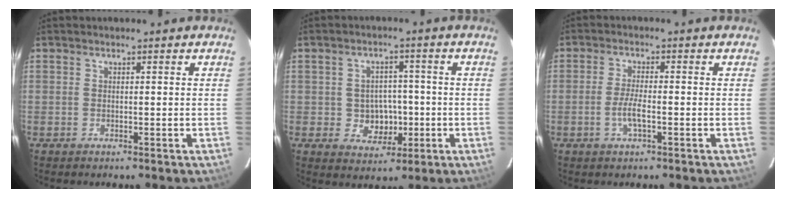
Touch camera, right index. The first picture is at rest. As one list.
[{"total": 6.2, "force": [-1.2, 5.5, 2.6], "torque": [-0.054, 0.011, -0.001]}, {"total": 3.8, "force": [-1.4, 0.8, 3.5], "torque": [-0.072, -0.004, -0.027]}]